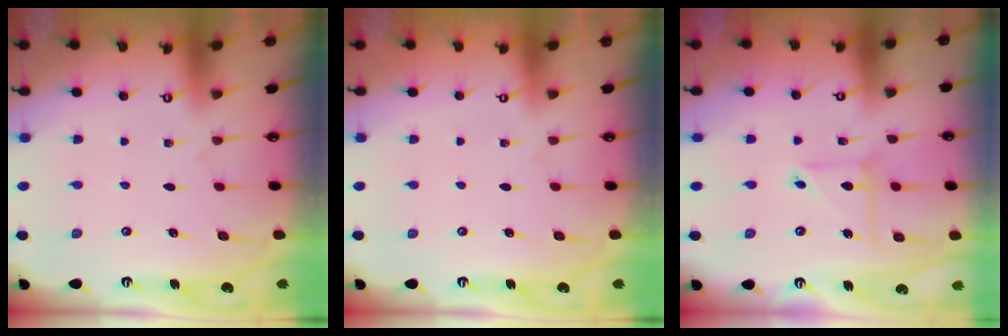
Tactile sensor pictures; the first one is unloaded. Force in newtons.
{"total": 0.8, "press": 0.7, "slide": 0.4}
{"total": 5.7, "press": 5.7, "slide": 0.6}